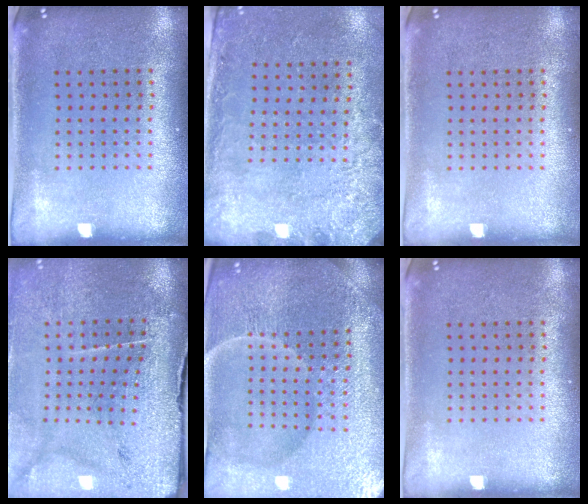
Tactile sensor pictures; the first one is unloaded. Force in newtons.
{"total": 2.8, "press": 1.9, "slide": 2.0}
{"total": 0.0}
{"total": 3.5, "press": 3.3, "slide": 0.9}
{"total": 5.7, "press": 5.3, "slide": 2.2}
{"total": 0.0}